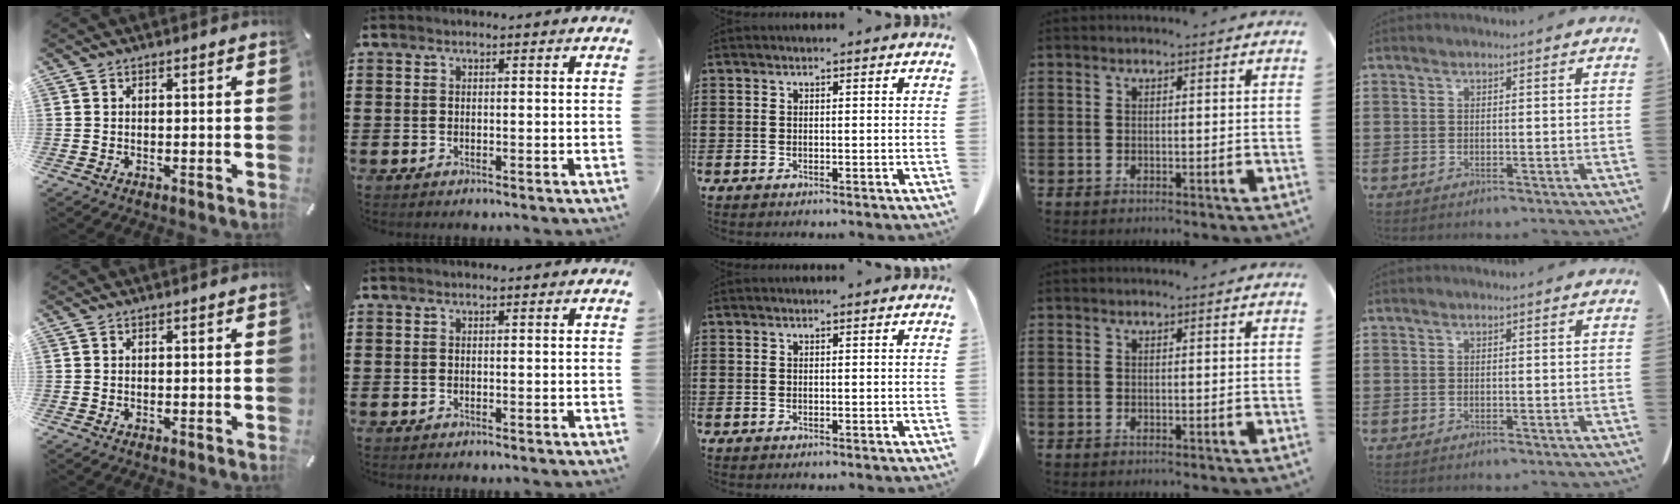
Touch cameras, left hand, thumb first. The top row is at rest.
{}